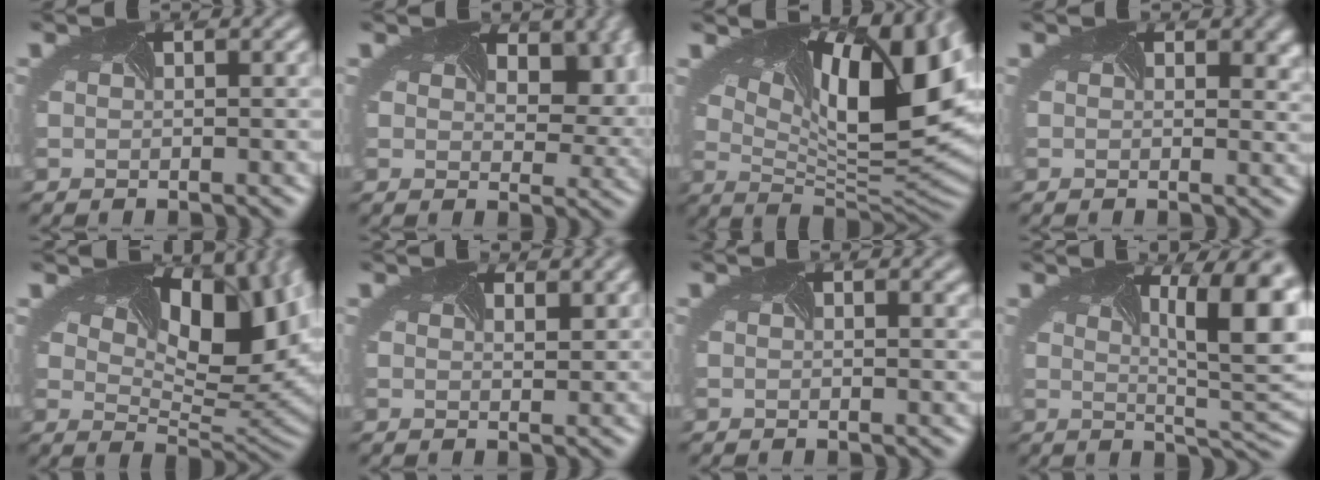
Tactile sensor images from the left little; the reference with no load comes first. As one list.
[{"total": 6.0, "force": [2.2, 3.8, 4.1], "torque": [-0.055, -0.008, 0.035]}, {"total": 14.1, "force": [5.5, 5.6, 11.7], "torque": [-0.178, 0.000, 0.100]}, {"total": 4.4, "force": [1.9, 2.6, 3.0], "torque": [-0.027, 0.003, 0.029]}, {"total": 12.5, "force": [5.5, 5.7, 9.6], "torque": [-0.112, 0.004, 0.090]}, {"total": 1.6, "force": [1.3, 0.6, 0.7], "torque": [0.000, 0.004, 0.003]}, {"total": 1.7, "force": [1.1, 0.7, 1.2], "torque": [-0.012, 0.008, 0.011]}, {"total": 10.3, "force": [2.4, 3.4, 9.4], "torque": [-0.094, 0.008, 0.023]}]